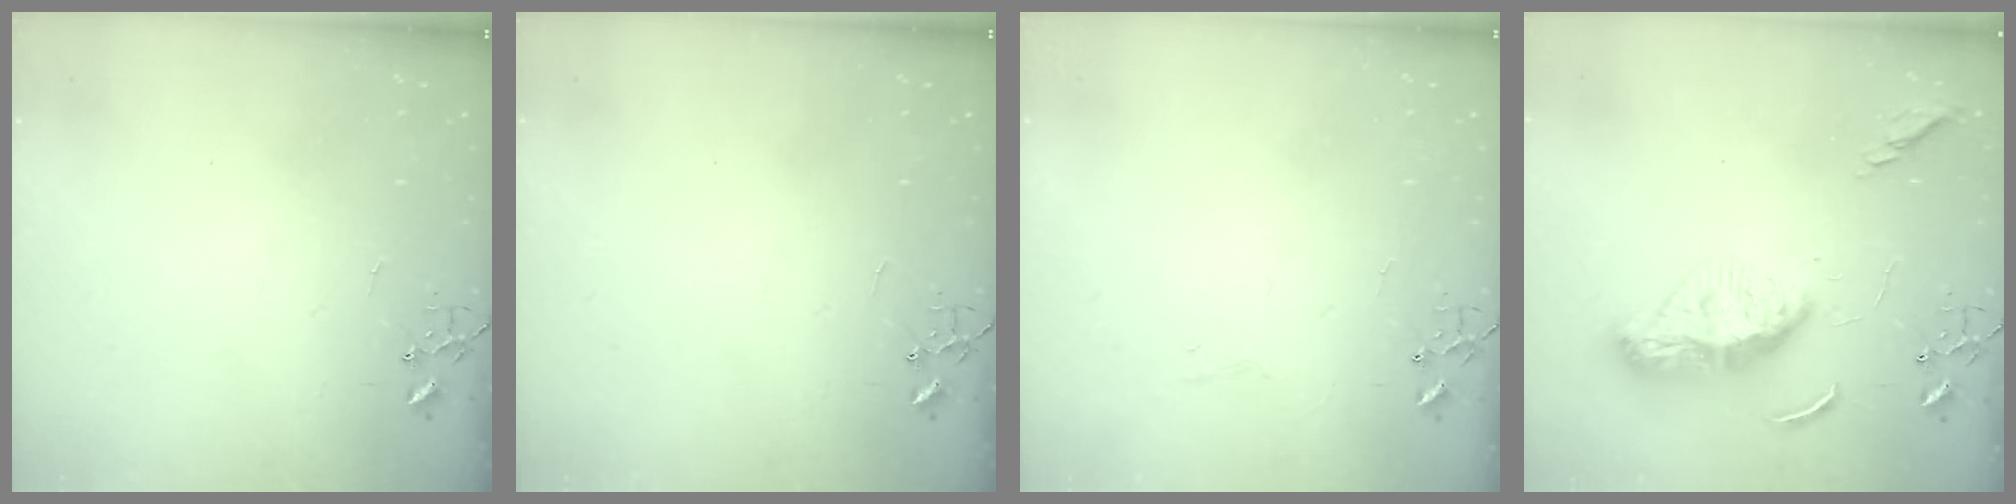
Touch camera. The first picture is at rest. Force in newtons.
{"total": 0.0}
{"total": 3.4, "press": 3.4, "slide": 0.3}
{"total": 13.7, "press": 13.6, "slide": 1.2}